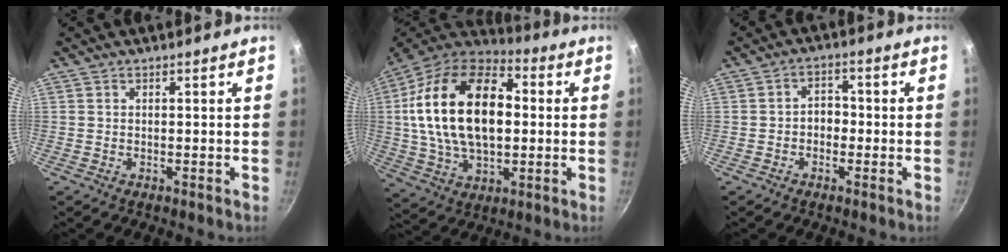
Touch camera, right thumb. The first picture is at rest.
{"total": 25.3, "force": [2.3, 15.2, 20.0], "torque": [-0.342, 0.023, 0.029]}
{"total": 3.4, "force": [-0.9, 2.5, 2.2], "torque": [-0.013, 0.018, -0.019]}